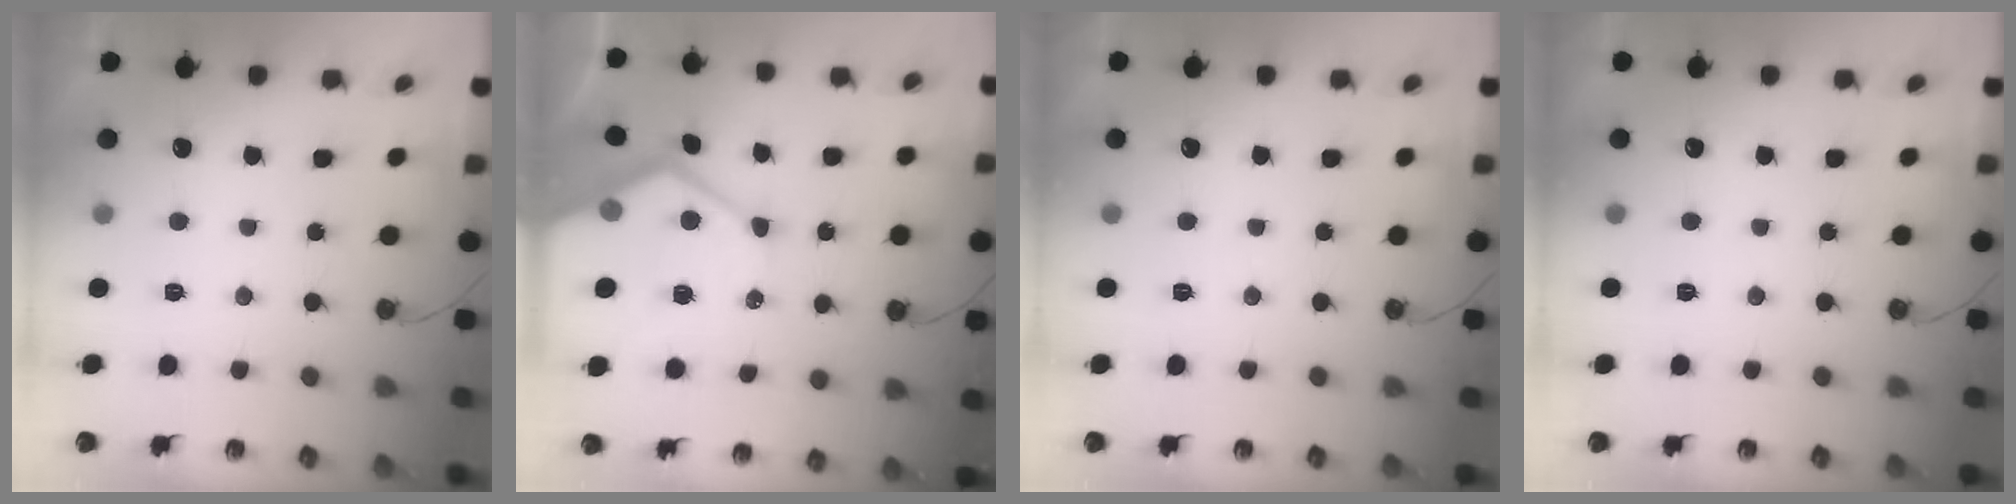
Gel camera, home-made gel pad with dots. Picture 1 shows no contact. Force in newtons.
{"total": 17.0, "press": 16.9, "slide": 1.5}
{"total": 0.0}
{"total": 0.0}